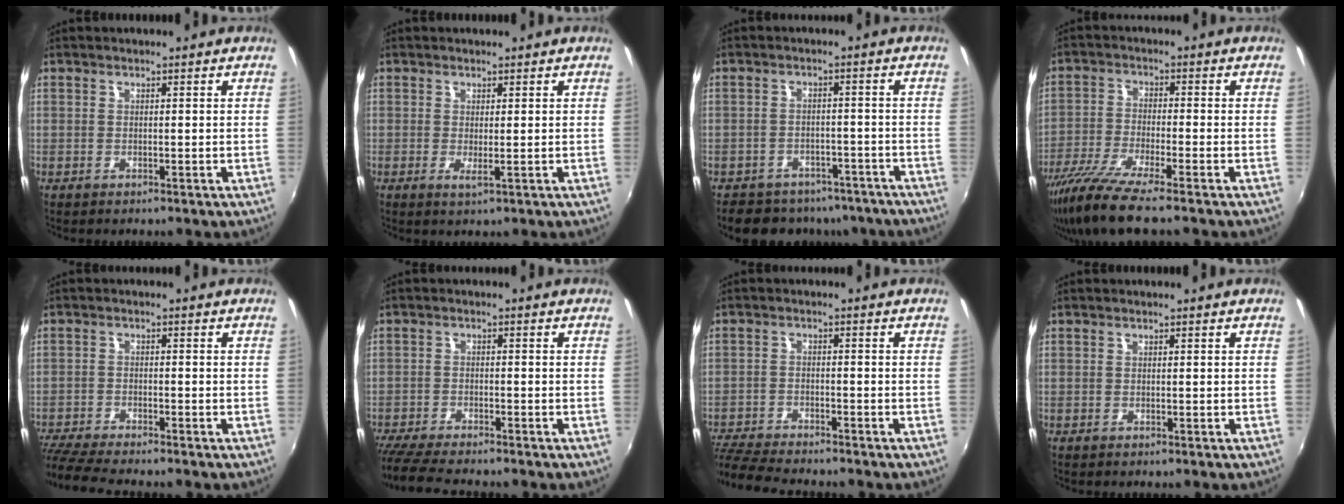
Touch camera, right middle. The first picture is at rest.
{"total": 1.4, "force": [0.0, 0.0, 1.4], "torque": [-0.027, -0.006, -0.002]}
{"total": 14.9, "force": [-12.1, 7.2, 5.0], "torque": [-0.115, 0.007, -0.150]}
{"total": 10.2, "force": [-7.9, 0.5, 6.5], "torque": [-0.145, -0.035, -0.148]}
{"total": 8.3, "force": [-7.6, 0.2, 3.2], "torque": [-0.093, -0.031, -0.139]}
{"total": 8.9, "force": [-8.0, 0.8, 3.7], "torque": [-0.098, -0.034, -0.141]}
{"total": 9.4, "force": [-8.7, 1.2, 3.3], "torque": [-0.093, -0.025, -0.157]}
{"total": 0.0}